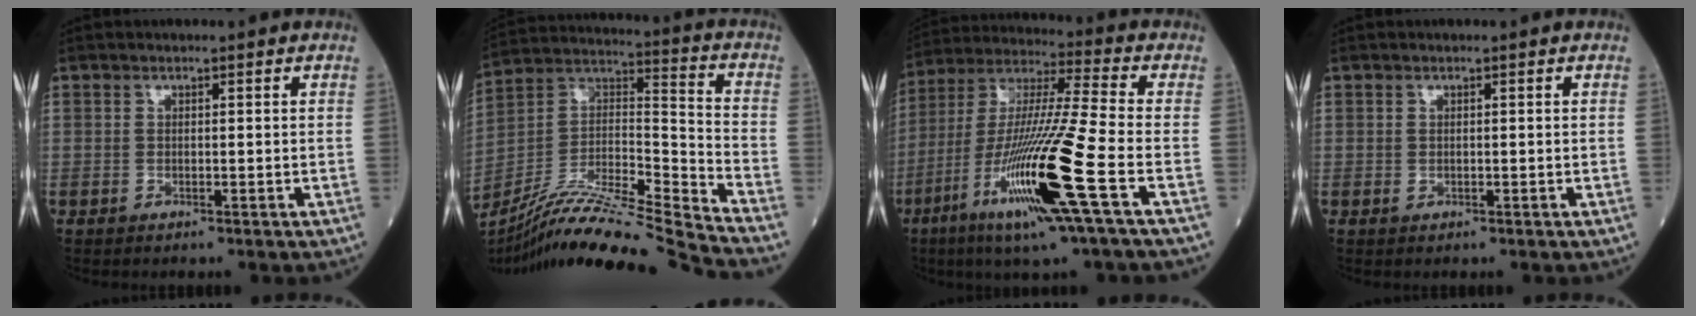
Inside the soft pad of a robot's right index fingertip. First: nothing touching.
{"total": 22.7, "force": [-20.6, -2.1, 9.3], "torque": [-0.190, -0.011, -0.361]}
{"total": 19.0, "force": [-7.3, -0.5, 17.6], "torque": [-0.368, -0.030, -0.141]}
{"total": 0.0}